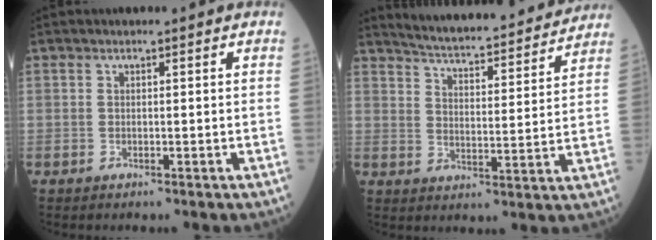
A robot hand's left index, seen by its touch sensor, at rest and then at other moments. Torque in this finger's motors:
{"motor_torque": [0.38, -0.44, 0.02, 0.04]}